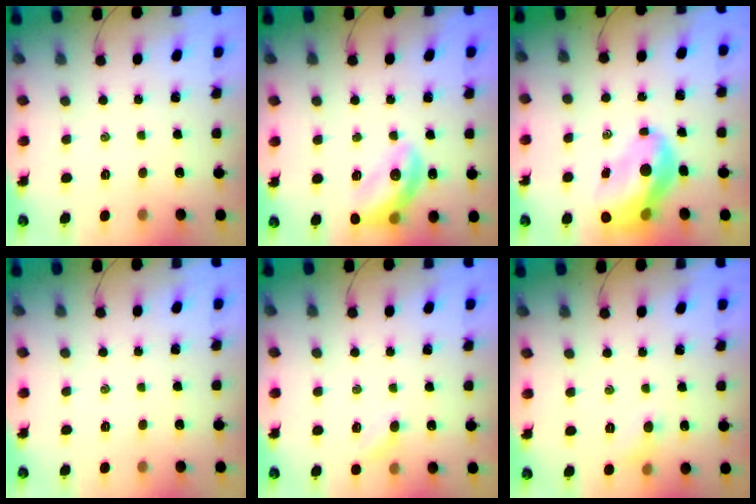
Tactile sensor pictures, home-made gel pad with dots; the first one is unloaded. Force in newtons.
{"total": 13.1, "press": 13.0, "slide": 1.8}
{"total": 12.6, "press": 12.0, "slide": 3.9}
{"total": 0.0}
{"total": 5.2, "press": 5.0, "slide": 1.2}
{"total": 5.2, "press": 4.9, "slide": 1.7}